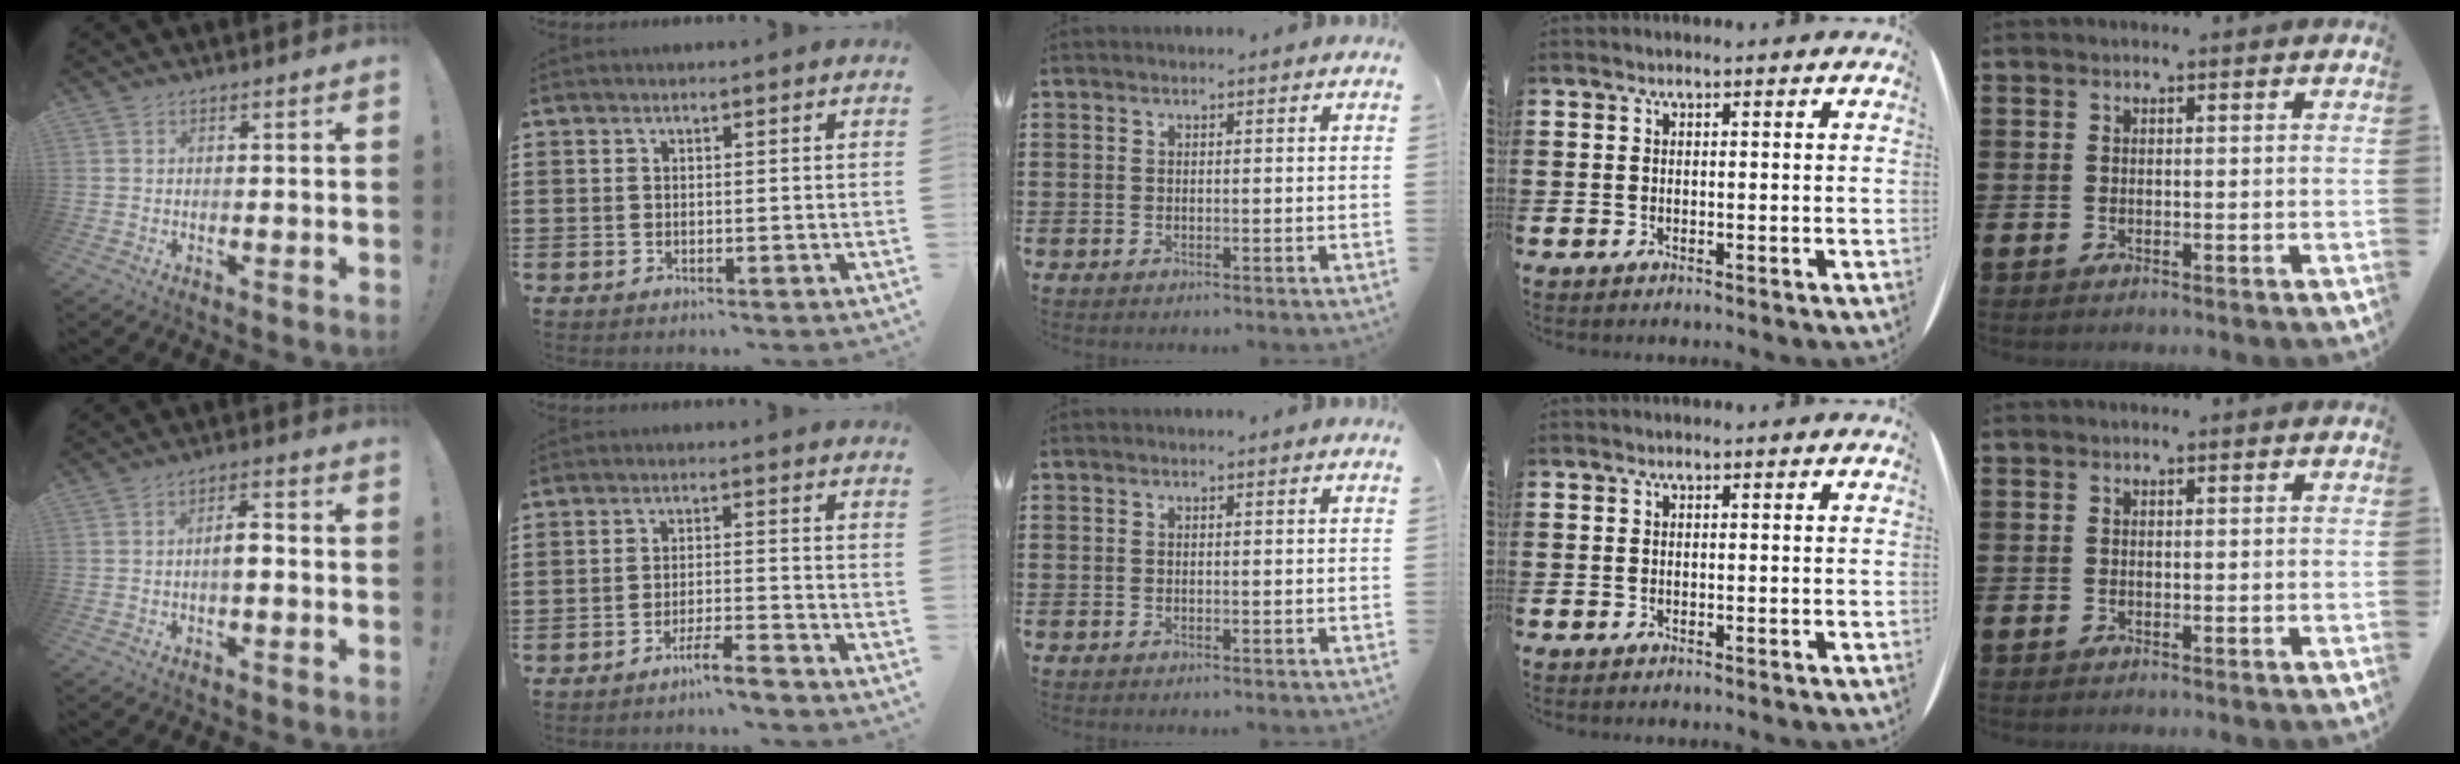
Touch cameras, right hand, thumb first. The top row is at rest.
{"thumb": {"total": 5.0, "force": [-1.0, 2.1, 4.5], "torque": [-0.065, 0.009, -0.023]}, "index": {"total": 3.9, "force": [-3.5, -0.3, 1.8], "torque": [-0.037, -0.004, -0.068]}}